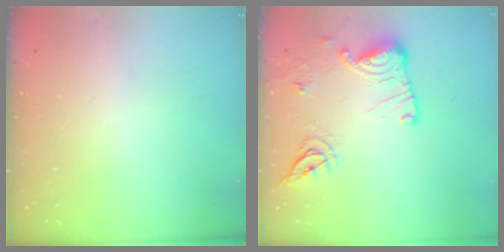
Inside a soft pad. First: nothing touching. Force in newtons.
{"total": 14.9, "press": 14.9, "slide": 0.4}